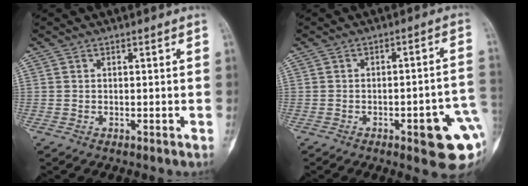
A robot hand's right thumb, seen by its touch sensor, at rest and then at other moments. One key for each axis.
{"total": 12.9, "fx": -4.2, "fy": 3.7, "fz": 11.6, "tx": -0.114, "ty": 0.025, "tz": -0.040}